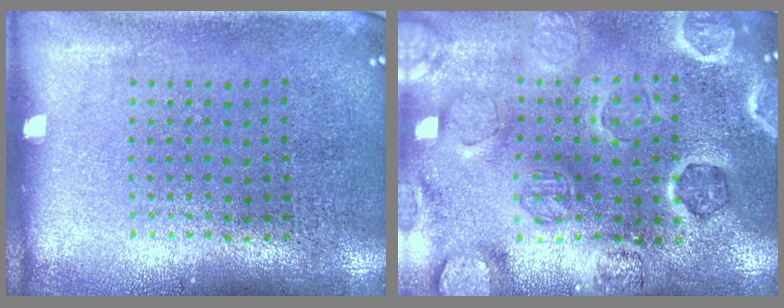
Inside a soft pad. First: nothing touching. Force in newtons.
{"total": 2.4, "press": 2.4, "slide": 0.2}